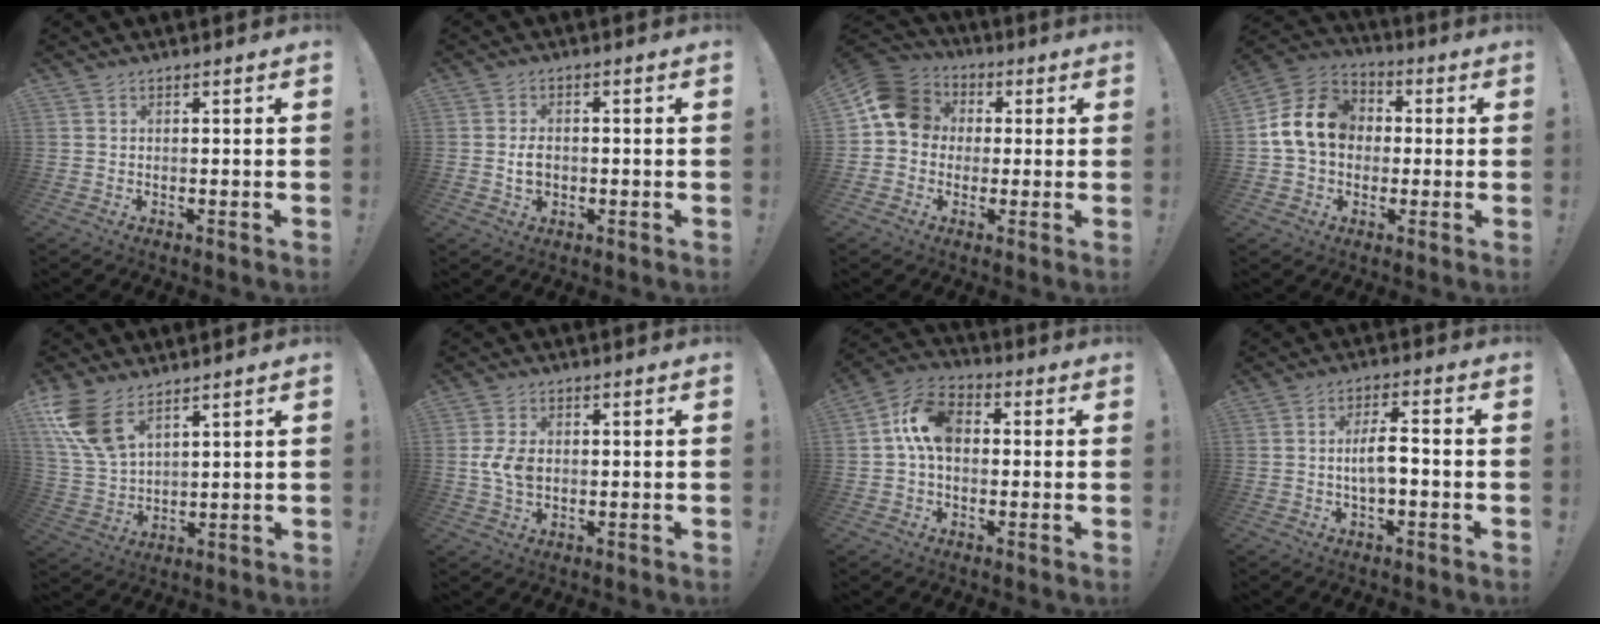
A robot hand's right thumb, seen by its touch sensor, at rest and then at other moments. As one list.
[{"total": 4.1, "force": [-0.7, 2.8, 2.9], "torque": [-0.035, -0.001, -0.016]}, {"total": 11.9, "force": [1.8, 10.1, 6.0], "torque": [-0.089, 0.011, 0.041]}, {"total": 15.1, "force": [1.2, 12.0, 9.0], "torque": [-0.156, 0.017, 0.030]}, {"total": 12.0, "force": [7.8, 5.7, 7.0], "torque": [-0.153, -0.038, 0.151]}, {"total": 6.3, "force": [-0.1, 4.3, 4.6], "torque": [-0.094, 0.000, -0.005]}, {"total": 12.0, "force": [1.4, 8.1, 8.8], "torque": [-0.150, 0.014, 0.027]}, {"total": 6.5, "force": [-1.2, 2.1, 6.0], "torque": [-0.105, 0.008, -0.024]}]